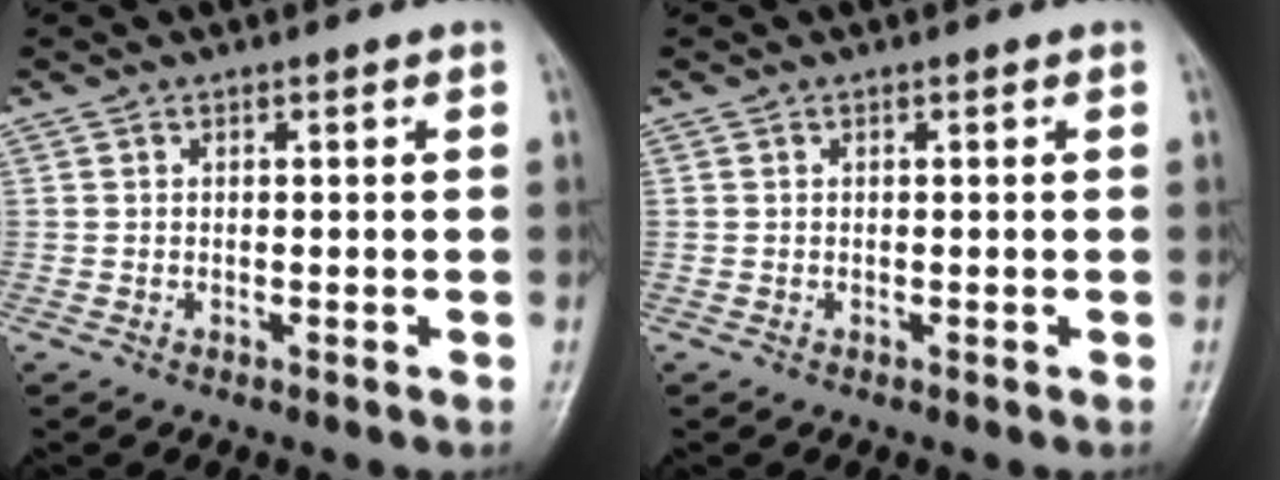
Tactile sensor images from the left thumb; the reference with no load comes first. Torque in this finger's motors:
{"motor_torque": [0.00, 0.00, -0.02, -0.06, 0.00]}